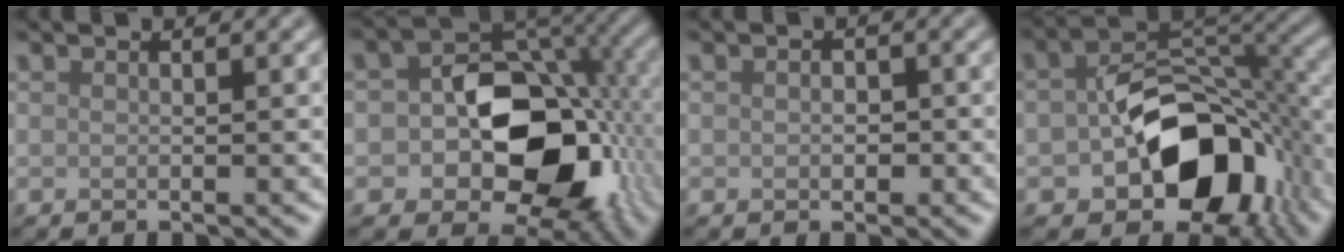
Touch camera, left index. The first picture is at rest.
{"total": 12.1, "force": [-1.9, 8.3, 8.6], "torque": [-0.119, -0.004, -0.040]}
{"total": 1.0, "force": [-0.1, 0.8, 0.6], "torque": [-0.010, -0.002, -0.002]}
{"total": 12.1, "force": [-3.7, 7.8, 8.4], "torque": [-0.127, -0.004, -0.059]}